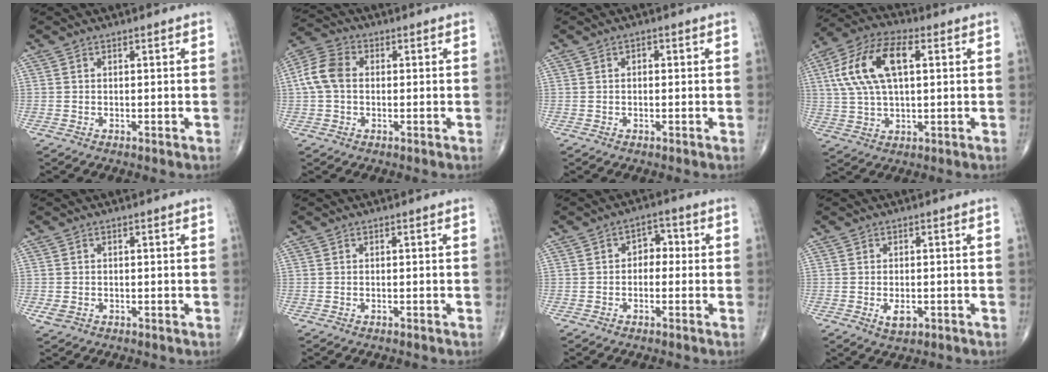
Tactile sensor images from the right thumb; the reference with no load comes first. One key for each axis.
{"total": 7.2, "fx": 0.4, "fy": 5.1, "fz": 5.1, "tx": -0.109, "ty": 0.022, "tz": -0.001}
{"total": 0.9, "fx": 0.1, "fy": 0.6, "fz": 0.7, "tx": -0.007, "ty": 0.002, "tz": -0.001}
{"total": 15.0, "fx": 3.6, "fy": 7.3, "fz": 12.6, "tx": -0.257, "ty": 0.021, "tz": 0.066}
{"total": 1.8, "fx": -0.5, "fy": 1.3, "fz": 1.2, "tx": -0.027, "ty": -0.001, "tz": -0.007}
{"total": 0.0}
{"total": 3.9, "fx": -0.2, "fy": 2.8, "fz": 2.6, "tx": -0.014, "ty": 0.018, "tz": -0.015}
{"total": 2.9, "fx": -0.9, "fy": 1.5, "fz": 2.3, "tx": -0.037, "ty": -0.002, "tz": -0.011}